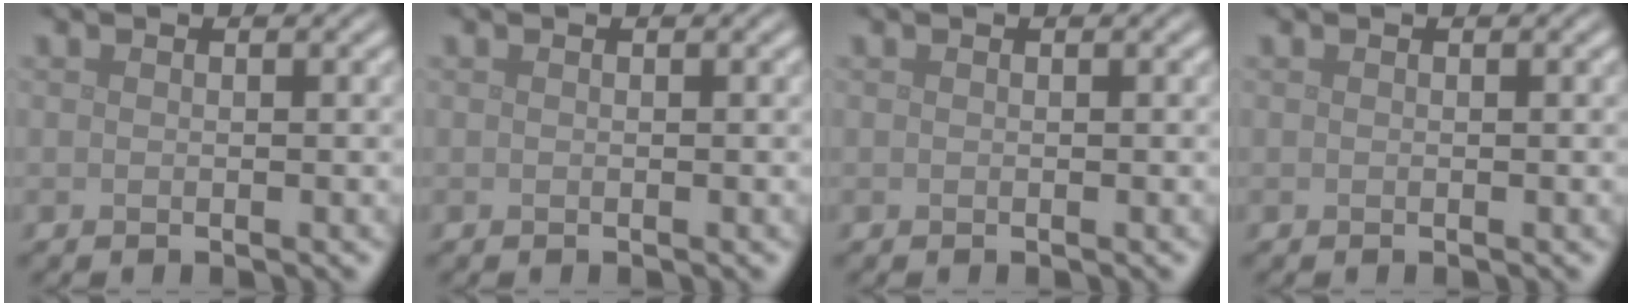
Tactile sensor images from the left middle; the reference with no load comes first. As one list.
[{"total": 0.0}, {"total": 0.0}, {"total": 0.0}]